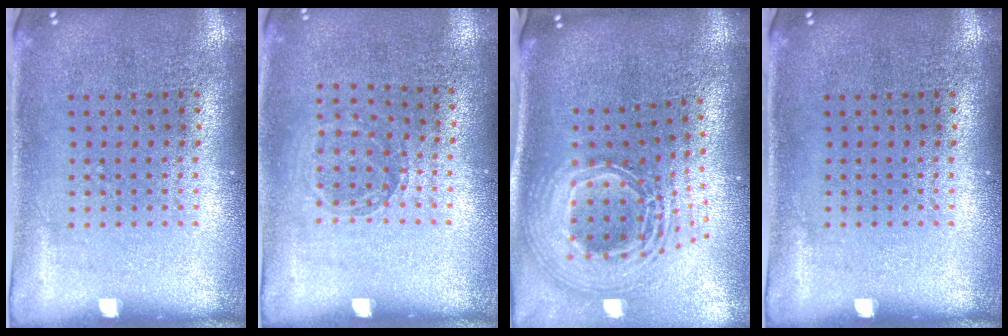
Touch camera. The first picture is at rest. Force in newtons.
{"total": 0.9, "press": 0.8, "slide": 0.2}
{"total": 2.8, "press": 2.0, "slide": 2.0}
{"total": 0.0}